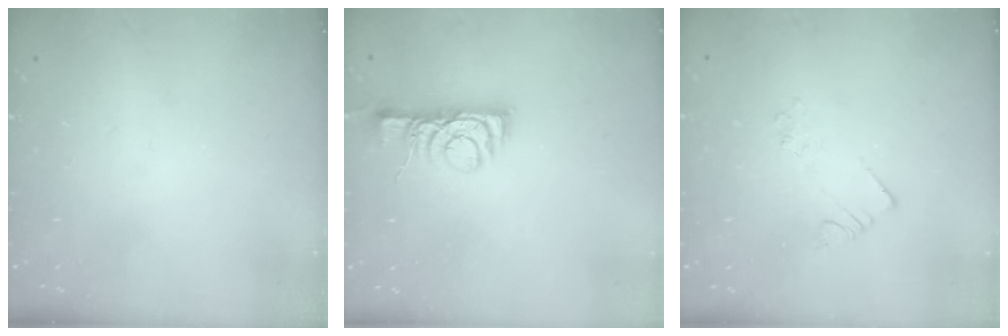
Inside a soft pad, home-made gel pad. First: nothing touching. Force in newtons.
{"total": 7.0, "press": 7.0, "slide": 0.9}
{"total": 1.9, "press": 1.9, "slide": 0.1}